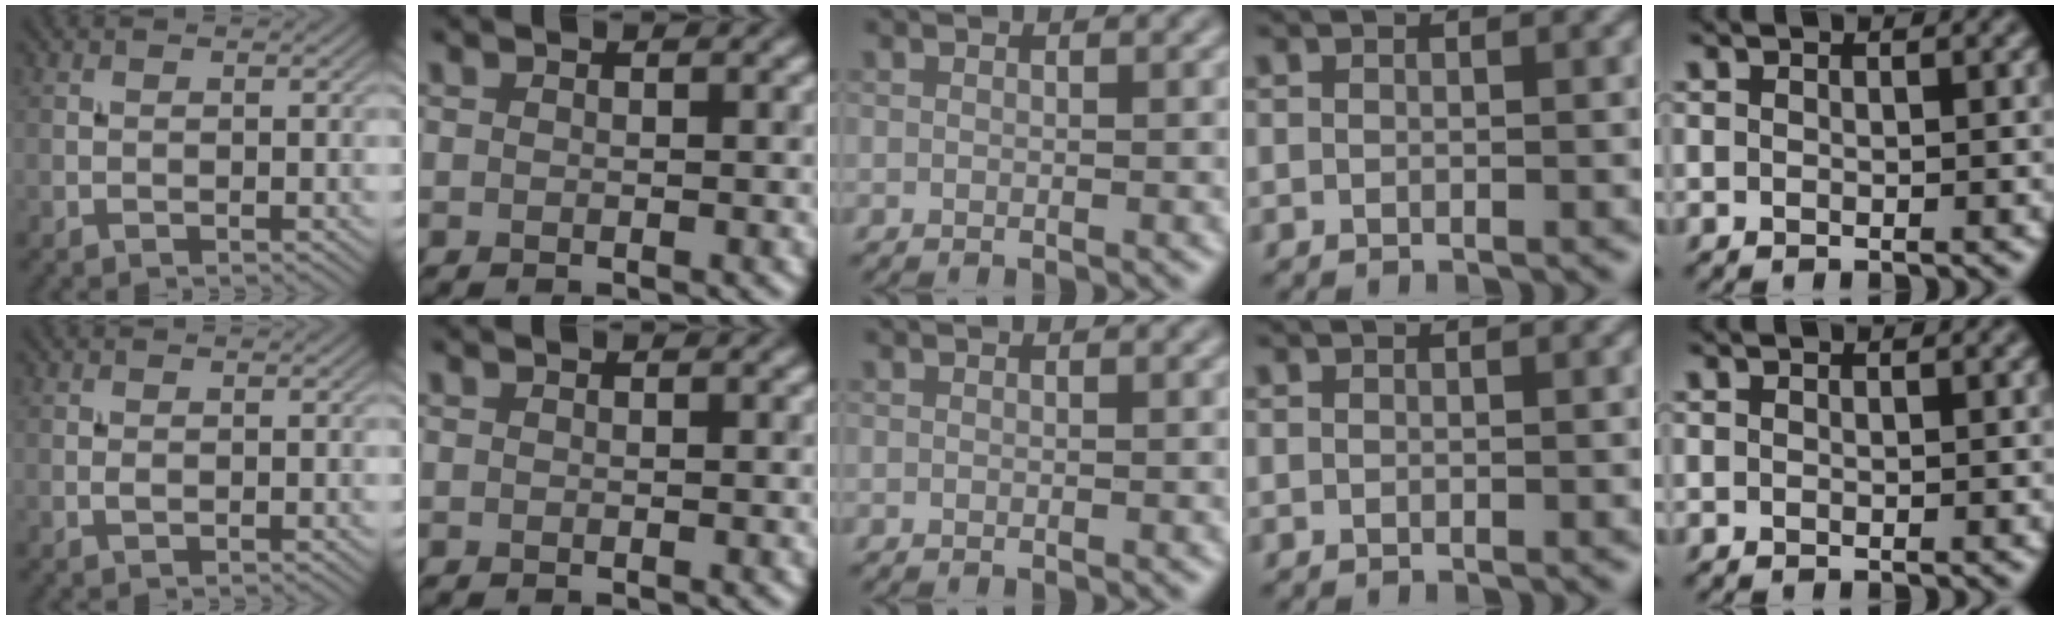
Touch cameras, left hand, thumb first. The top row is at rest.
{"thumb": {"total": 0.6, "force": [0.0, 0.2, 0.5], "torque": [-0.013, -0.001, -0.001]}}